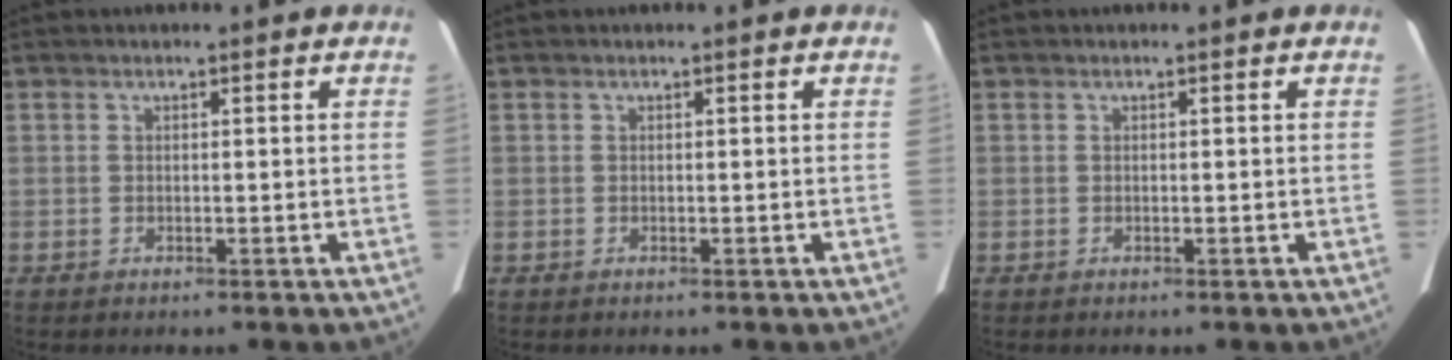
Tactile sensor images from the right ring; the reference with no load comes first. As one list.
[{"total": 0.0}, {"total": 0.0}]